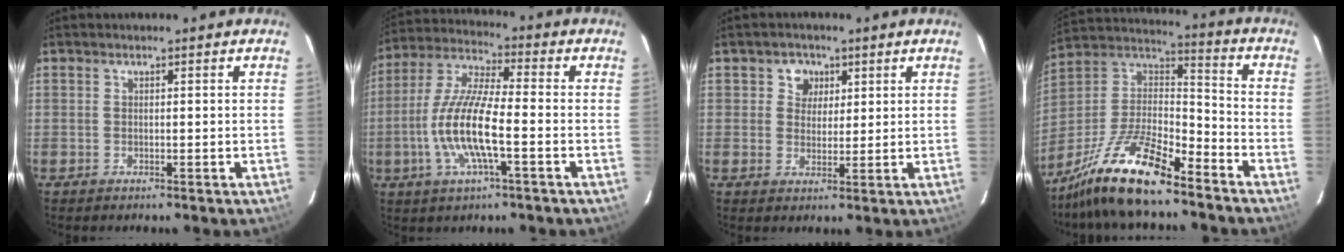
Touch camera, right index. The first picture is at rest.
{"total": 13.1, "force": [-3.5, 2.5, 12.3], "torque": [-0.257, -0.003, -0.071]}
{"total": 4.1, "force": [1.5, 3.7, 0.8], "torque": [0.001, 0.008, 0.026]}
{"total": 16.8, "force": [-12.7, 4.0, 10.3], "torque": [-0.226, 0.002, -0.241]}